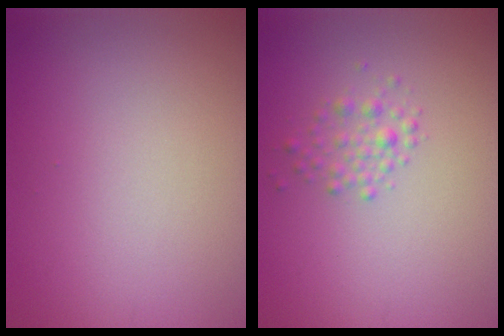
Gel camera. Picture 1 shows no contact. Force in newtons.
{"total": 1.7, "press": 1.7, "slide": 0.0}